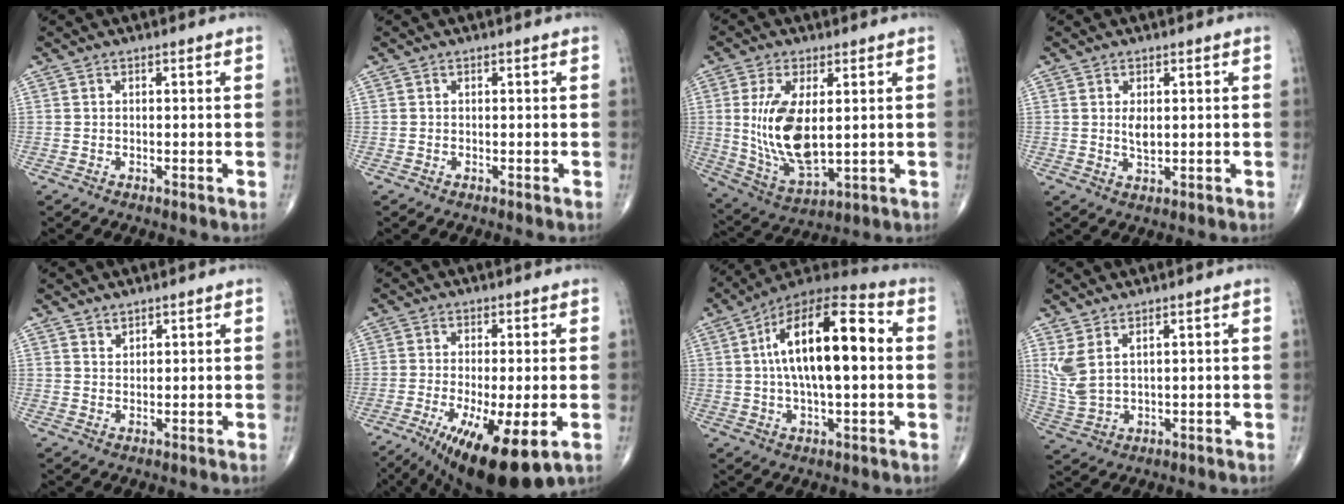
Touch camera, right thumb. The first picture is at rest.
{"total": 0.0}
{"total": 14.0, "force": [1.4, 6.5, 12.3], "torque": [-0.242, -0.020, 0.042]}
{"total": 2.6, "force": [0.5, 1.3, 2.3], "torque": [-0.036, -0.006, 0.012]}
{"total": 1.5, "force": [1.3, 0.6, 0.1], "torque": [0.011, -0.011, 0.022]}
{"total": 14.9, "force": [-6.3, 3.8, 13.0], "torque": [-0.206, -0.024, -0.093]}
{"total": 19.9, "force": [2.4, 8.0, 18.0], "torque": [-0.292, 0.030, 0.030]}
{"total": 6.1, "force": [2.8, 2.6, 4.8], "torque": [-0.114, -0.012, 0.071]}